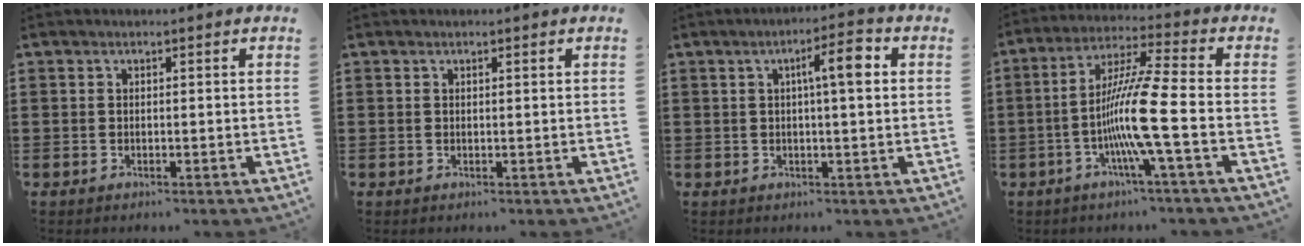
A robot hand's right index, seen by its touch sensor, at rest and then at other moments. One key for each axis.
{"total": 0.0}
{"total": 5.2, "fx": 1.1, "fy": 0.9, "fz": 5.0, "tx": -0.081, "ty": 0.001, "tz": 0.010}
{"total": 10.9, "fx": -3.1, "fy": -0.4, "fz": 10.5, "tx": -0.215, "ty": -0.015, "tz": -0.070}